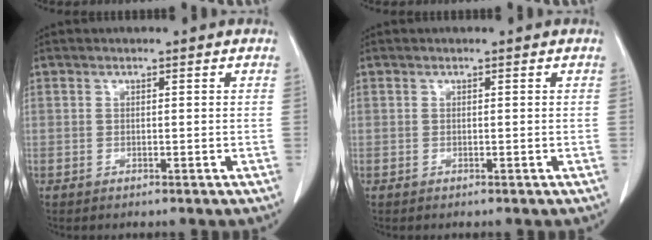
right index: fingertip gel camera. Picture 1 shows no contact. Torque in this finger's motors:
{"motor_torque": [0.00, 0.00, 0.00, 0.00]}